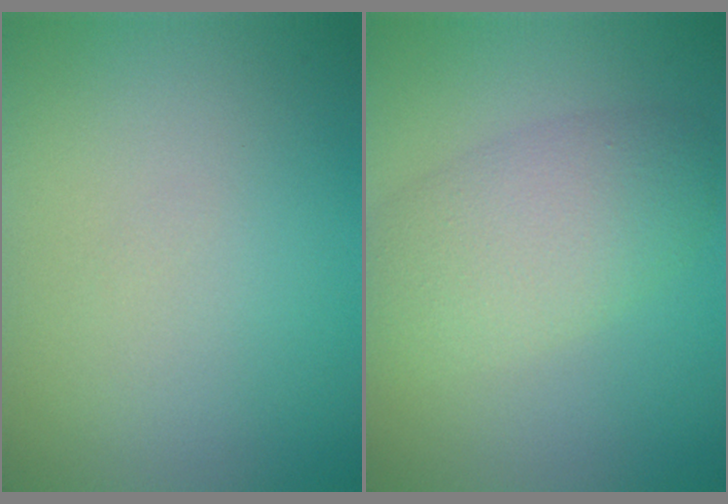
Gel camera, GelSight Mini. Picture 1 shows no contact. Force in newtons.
{"total": 5.5, "press": 5.5, "slide": 0.1}